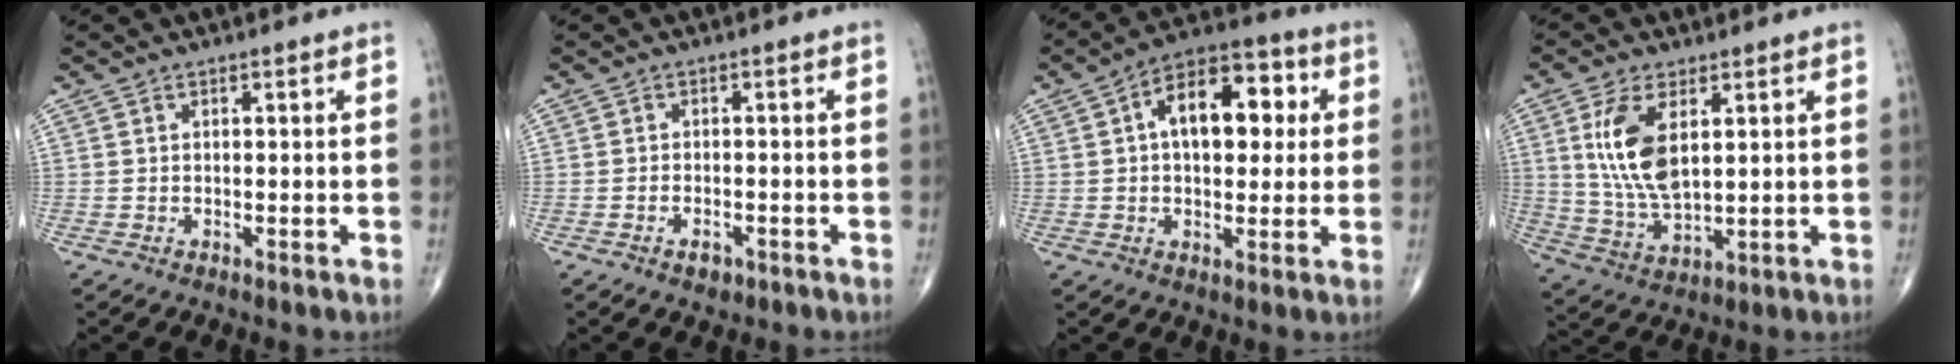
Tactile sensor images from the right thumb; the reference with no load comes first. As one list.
[{"total": 2.1, "force": [-1.3, 1.2, 1.2], "torque": [-0.015, 0.007, -0.016]}, {"total": 14.4, "force": [2.8, 8.3, 11.4], "torque": [-0.139, 0.023, 0.033]}, {"total": 11.7, "force": [3.4, 5.7, 9.6], "torque": [-0.191, -0.019, 0.074]}]